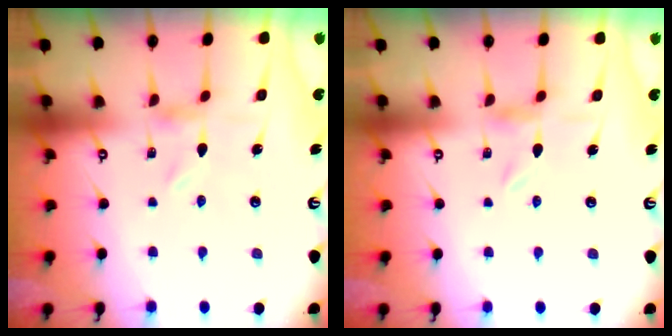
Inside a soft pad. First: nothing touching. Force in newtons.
{"total": 1.5, "press": 1.5, "slide": 0.3}